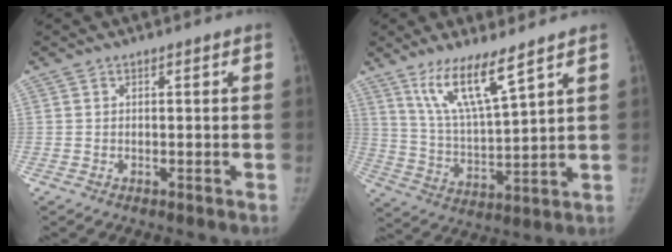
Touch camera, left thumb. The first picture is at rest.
{"total": 11.7, "force": [7.8, 1.8, 8.5], "torque": [-0.156, -0.049, 0.162]}